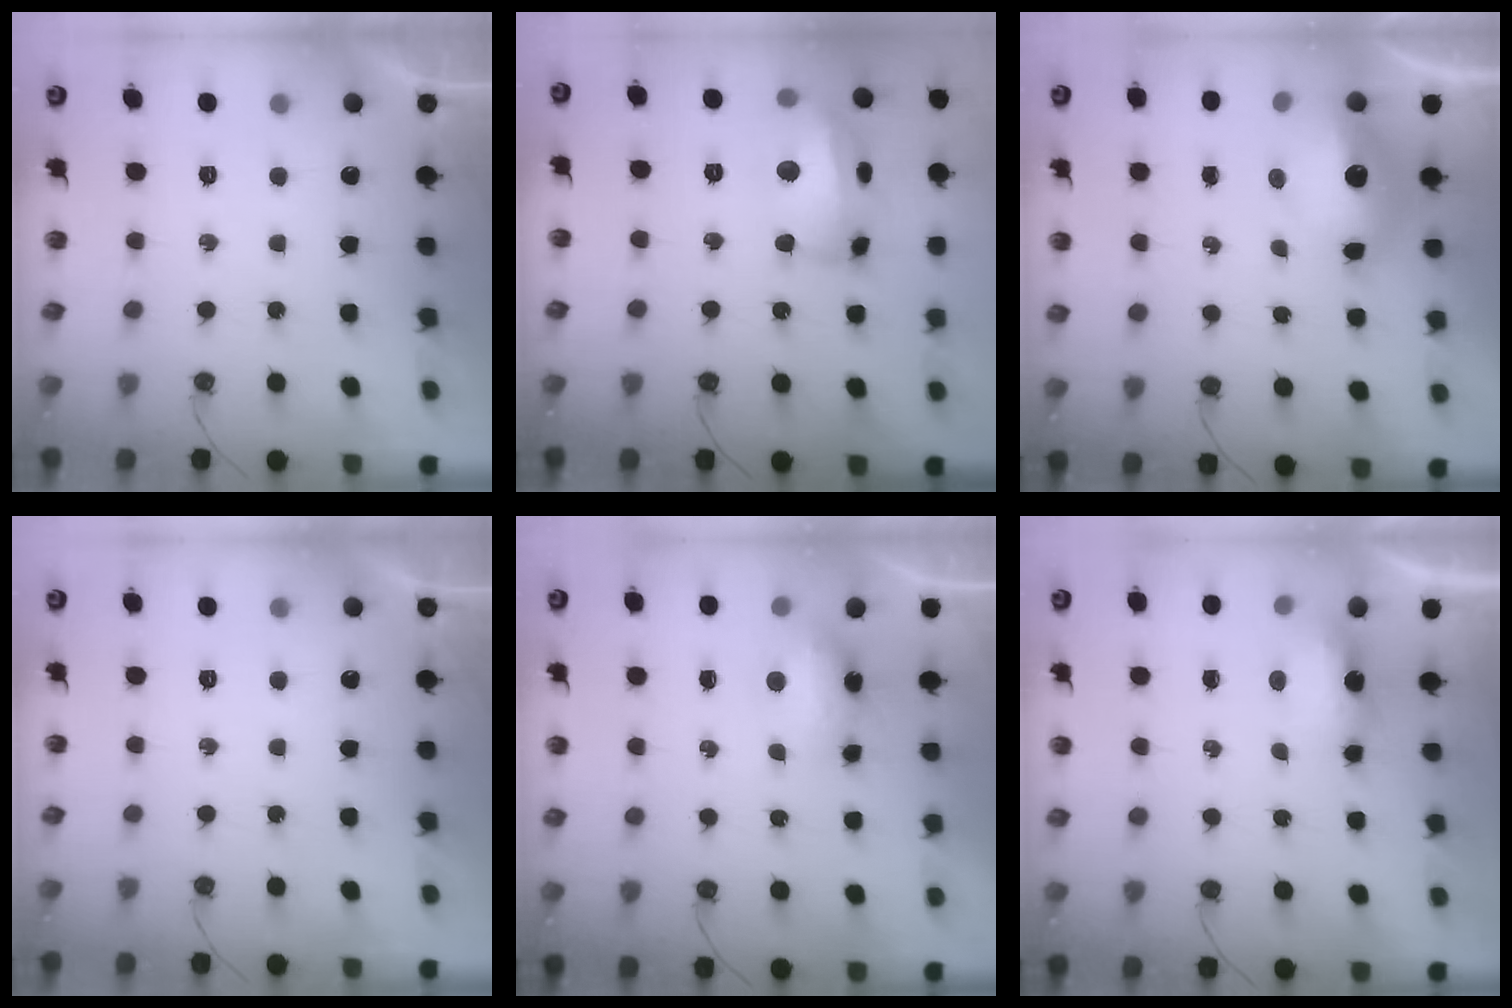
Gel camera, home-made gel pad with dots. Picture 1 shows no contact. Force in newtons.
{"total": 17.3, "press": 17.2, "slide": 1.8}
{"total": 11.6, "press": 11.6, "slide": 1.3}
{"total": 0.0}
{"total": 7.6, "press": 7.5, "slide": 1.0}
{"total": 8.5, "press": 6.8, "slide": 5.0}